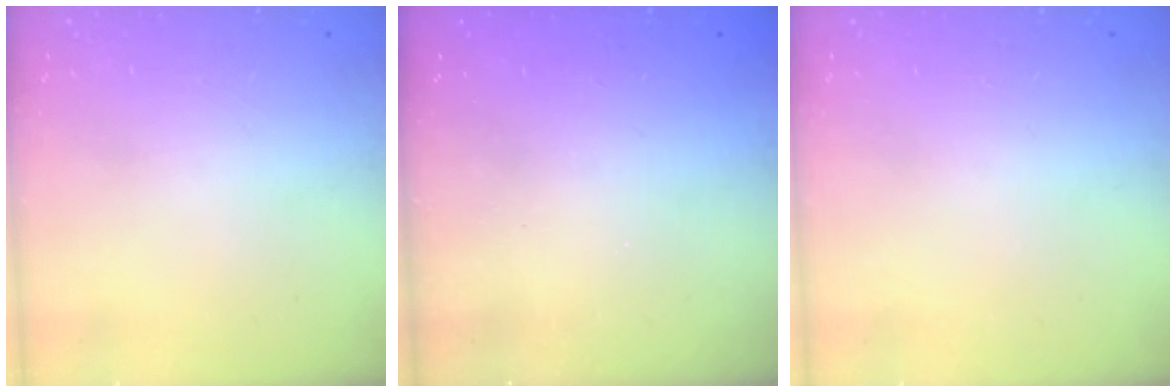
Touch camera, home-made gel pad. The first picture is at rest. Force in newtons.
{"total": 2.4, "press": 2.2, "slide": 0.8}
{"total": 0.0}